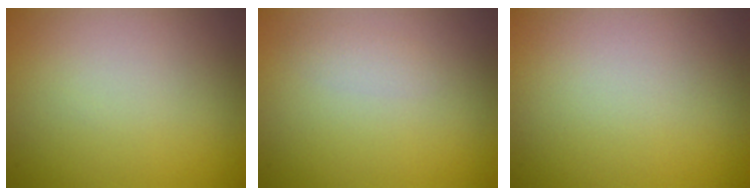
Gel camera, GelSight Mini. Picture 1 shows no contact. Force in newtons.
{"total": 1.0, "press": 1.0, "slide": 0.0}
{"total": 0.0}